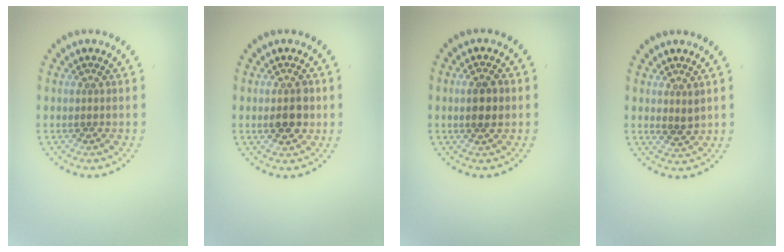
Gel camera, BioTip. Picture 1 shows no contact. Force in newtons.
{"total": 3.0, "press": 3.0, "slide": 0.2}
{"total": 2.5, "press": 2.5, "slide": 0.6}
{"total": 1.3, "press": 1.1, "slide": 0.7}